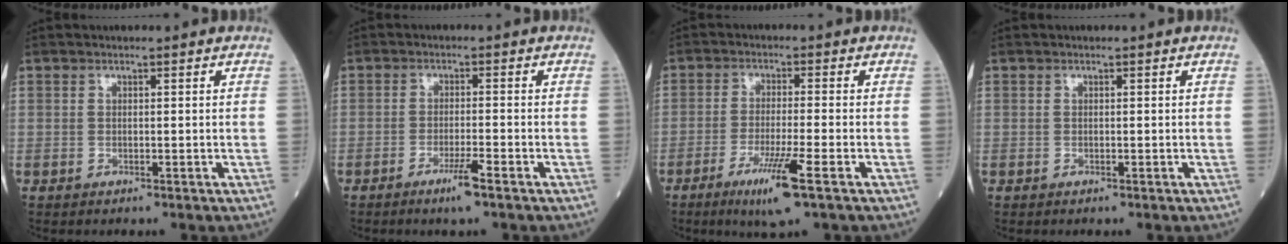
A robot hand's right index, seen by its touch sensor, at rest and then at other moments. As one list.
[{"total": 3.6, "force": [-2.3, -0.3, 2.7], "torque": [-0.053, -0.008, -0.043]}, {"total": 7.5, "force": [-3.9, -0.5, 6.3], "torque": [-0.117, -0.021, -0.070]}, {"total": 0.0}]